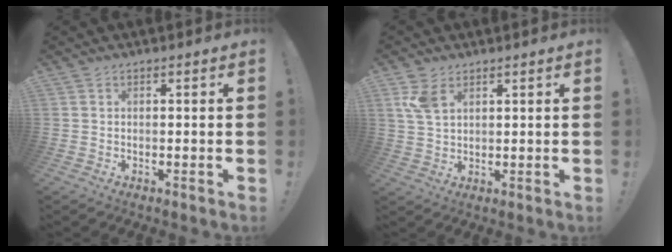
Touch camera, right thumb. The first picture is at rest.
{"total": 6.1, "force": [3.4, 3.1, 3.9], "torque": [-0.064, -0.014, 0.064]}